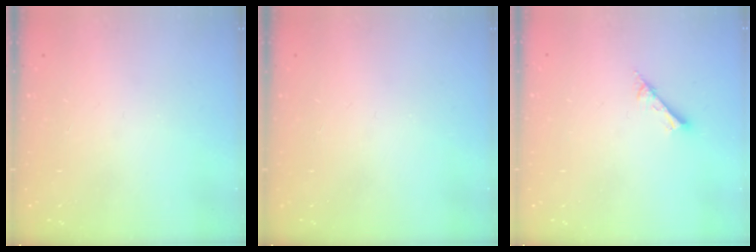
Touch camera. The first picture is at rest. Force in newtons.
{"total": 0.0}
{"total": 3.7, "press": 3.7, "slide": 0.3}